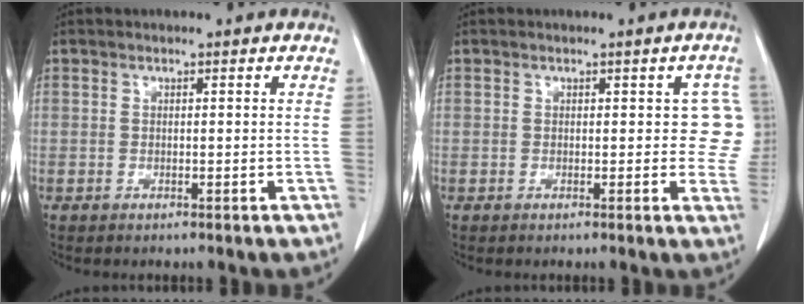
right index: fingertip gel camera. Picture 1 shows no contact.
{"total": 4.7, "force": [0.8, 2.7, 3.8], "torque": [-0.014, 0.011, 0.003]}